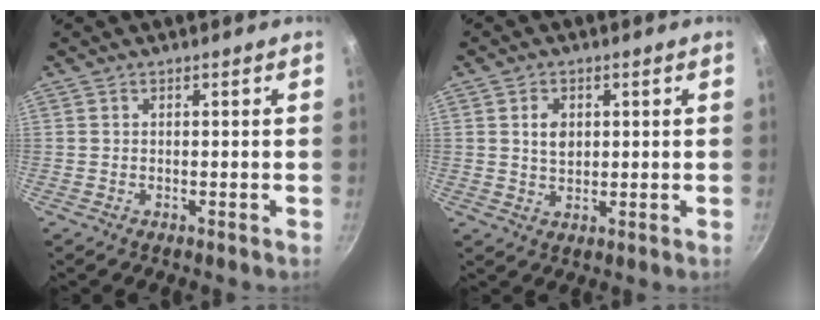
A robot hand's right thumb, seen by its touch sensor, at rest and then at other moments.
{"total": 4.0, "force": [1.0, 2.9, 2.7], "torque": [-0.037, -0.002, 0.018]}